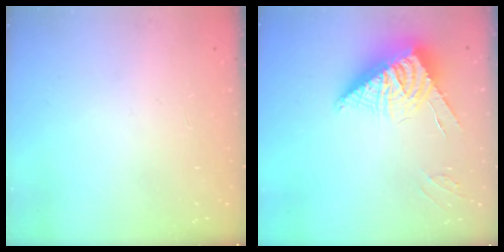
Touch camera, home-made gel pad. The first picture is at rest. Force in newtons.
{"total": 9.3, "press": 9.3, "slide": 1.1}